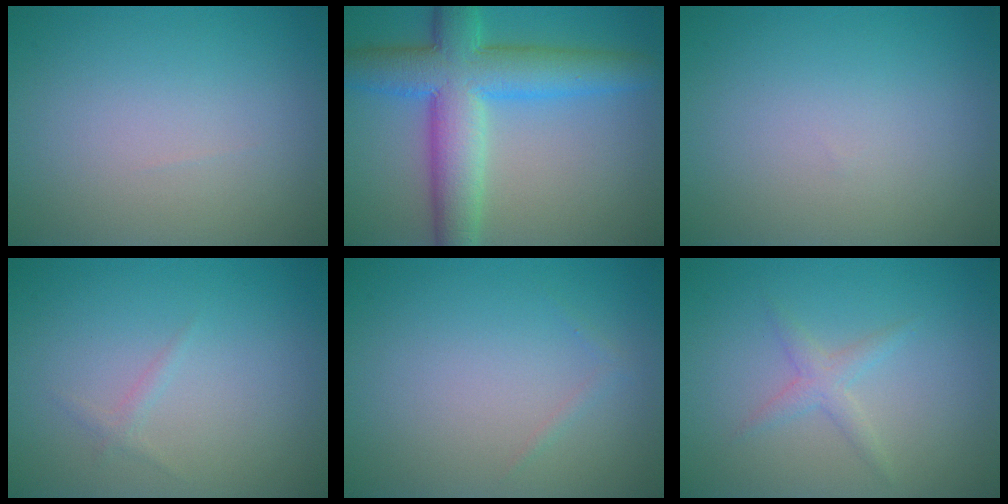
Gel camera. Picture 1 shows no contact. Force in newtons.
{"total": 9.1, "press": 9.1, "slide": 0.2}
{"total": 0.0}
{"total": 0.7, "press": 0.7, "slide": 0.1}
{"total": 0.5, "press": 0.5, "slide": 0.0}
{"total": 1.6, "press": 1.6, "slide": 0.1}